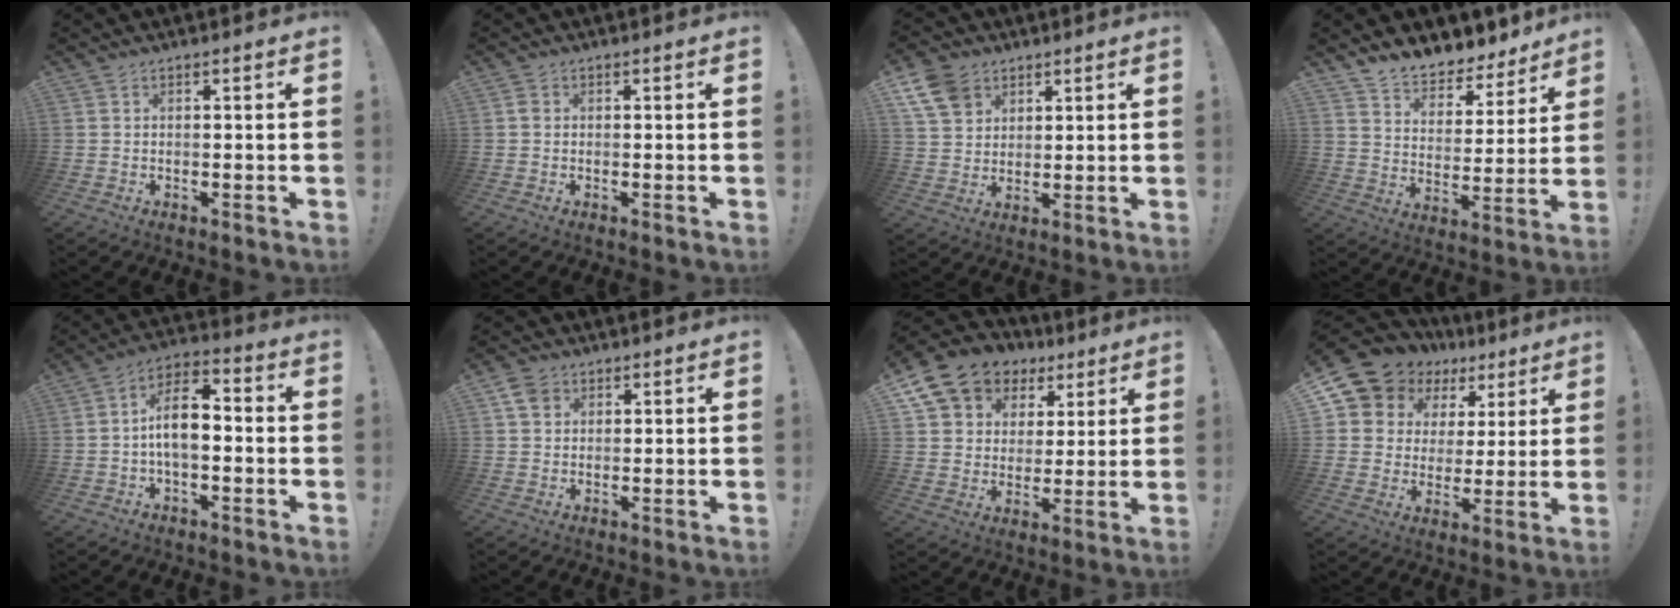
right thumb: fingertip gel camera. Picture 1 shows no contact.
{"total": 1.2, "force": [0.0, 1.1, 0.5], "torque": [-0.014, 0.007, 0.001]}
{"total": 10.5, "force": [5.7, 7.9, 3.9], "torque": [-0.075, -0.023, 0.117]}
{"total": 8.7, "force": [8.1, 2.9, 1.2], "torque": [-0.030, -0.077, 0.148]}
{"total": 10.6, "force": [-0.9, 5.4, 9.0], "torque": [-0.167, 0.014, -0.013]}
{"total": 4.5, "force": [2.2, 3.5, 1.9], "torque": [-0.036, 0.001, 0.043]}
{"total": 12.9, "force": [8.2, 9.1, 4.0], "torque": [-0.076, -0.057, 0.165]}
{"total": 9.9, "force": [6.6, 7.1, 2.0], "torque": [-0.046, -0.055, 0.131]}